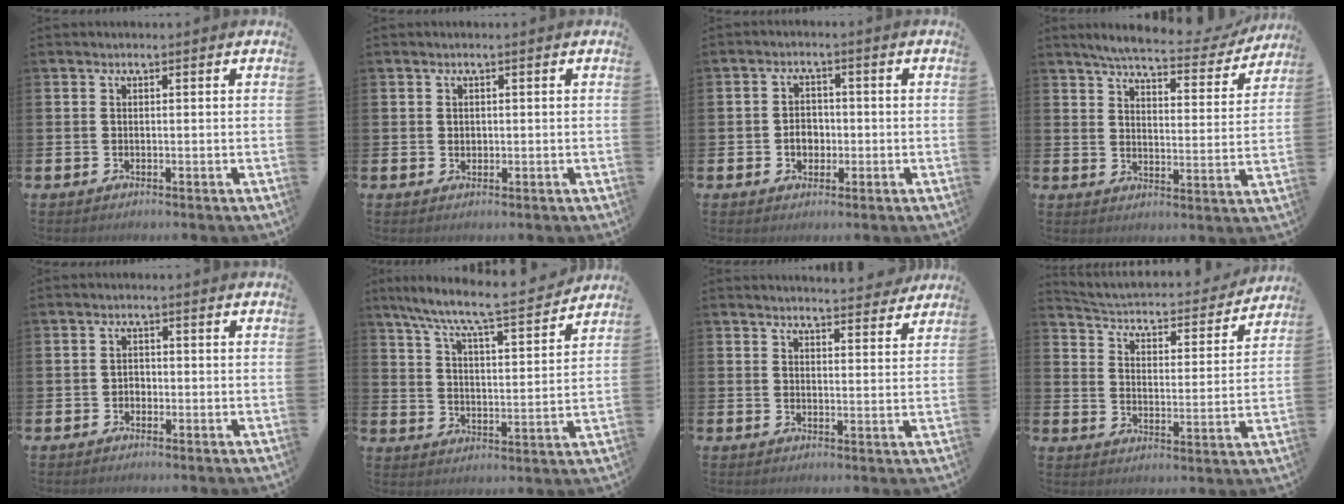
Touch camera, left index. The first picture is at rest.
{"total": 0.9, "force": [0.5, 0.7, 0.3], "torque": [0.006, 0.001, 0.006]}
{"total": 3.1, "force": [-0.8, 2.5, 1.7], "torque": [-0.016, -0.003, -0.022]}
{"total": 6.2, "force": [5.7, 0.8, 2.4], "torque": [-0.053, -0.037, 0.092]}
{"total": 1.3, "force": [-0.7, 1.0, 0.3], "torque": [-0.005, 0.001, -0.017]}
{"total": 8.6, "force": [7.9, 0.4, 3.4], "torque": [-0.088, -0.062, 0.129]}
{"total": 4.1, "force": [4.1, 0.1, 0.0], "torque": [0.006, -0.030, 0.071]}
{"total": 3.6, "force": [3.4, 1.1, 0.9], "torque": [-0.041, -0.037, 0.045]}